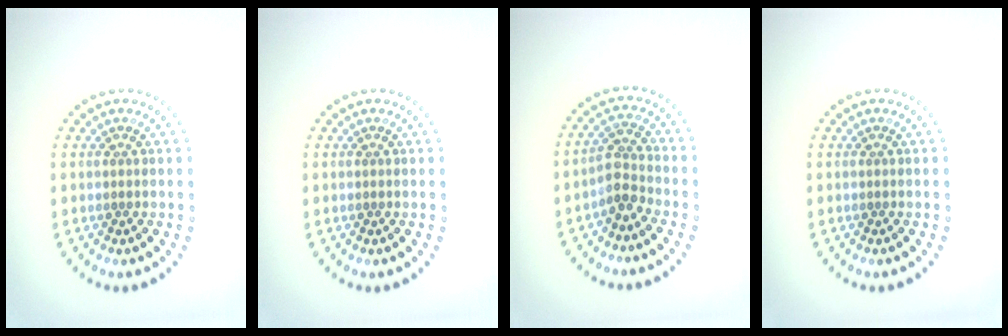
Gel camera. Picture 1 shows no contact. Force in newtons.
{"total": 0.0}
{"total": 2.5, "press": 2.1, "slide": 1.4}
{"total": 0.0}